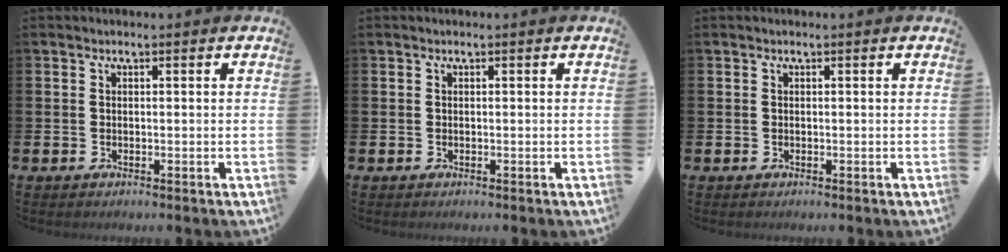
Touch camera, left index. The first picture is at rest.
{"total": 0.0}
{"total": 0.0}